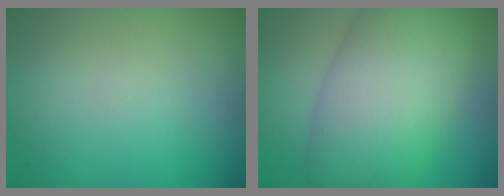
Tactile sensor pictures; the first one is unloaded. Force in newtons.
{"total": 10.7, "press": 10.7, "slide": 0.7}